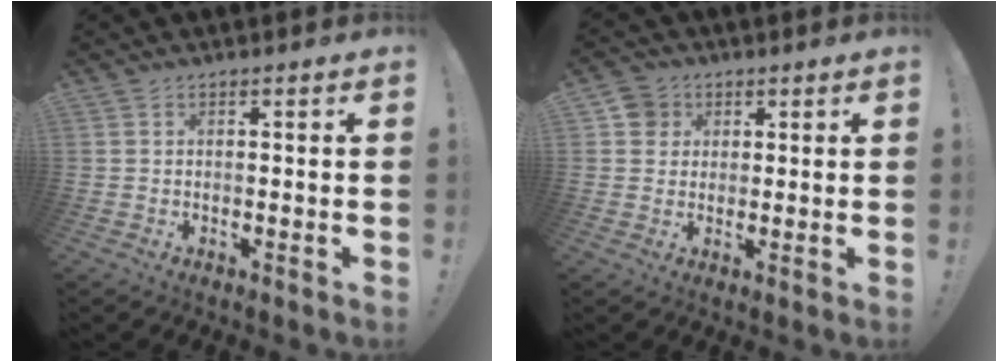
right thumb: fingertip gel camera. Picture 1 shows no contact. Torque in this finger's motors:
{"motor_torque": [0.41, 0.33, 0.27, -0.17, -0.02]}